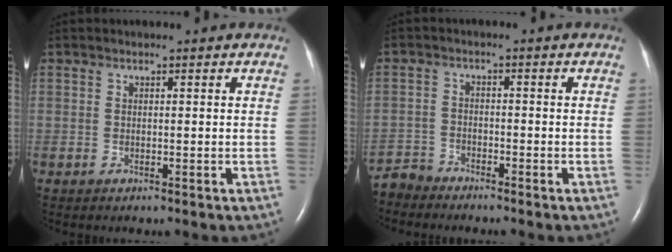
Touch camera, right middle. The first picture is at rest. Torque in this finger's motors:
{"motor_torque": [-0.01, 0.00, -0.01, -0.02]}